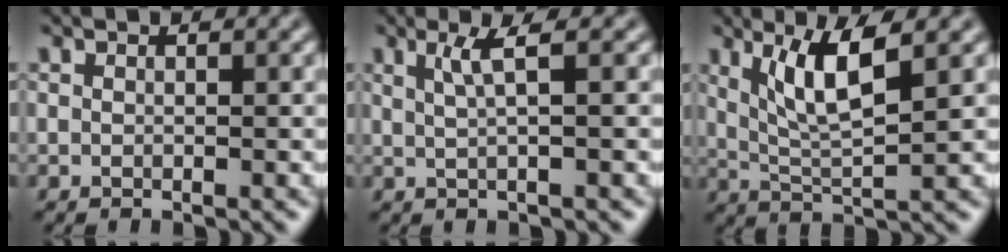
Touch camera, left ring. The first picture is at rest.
{"total": 2.4, "force": [1.0, 0.4, 2.2], "torque": [-0.038, 0.000, 0.017]}
{"total": 5.4, "force": [2.1, 1.1, 4.8], "torque": [-0.097, -0.006, 0.044]}